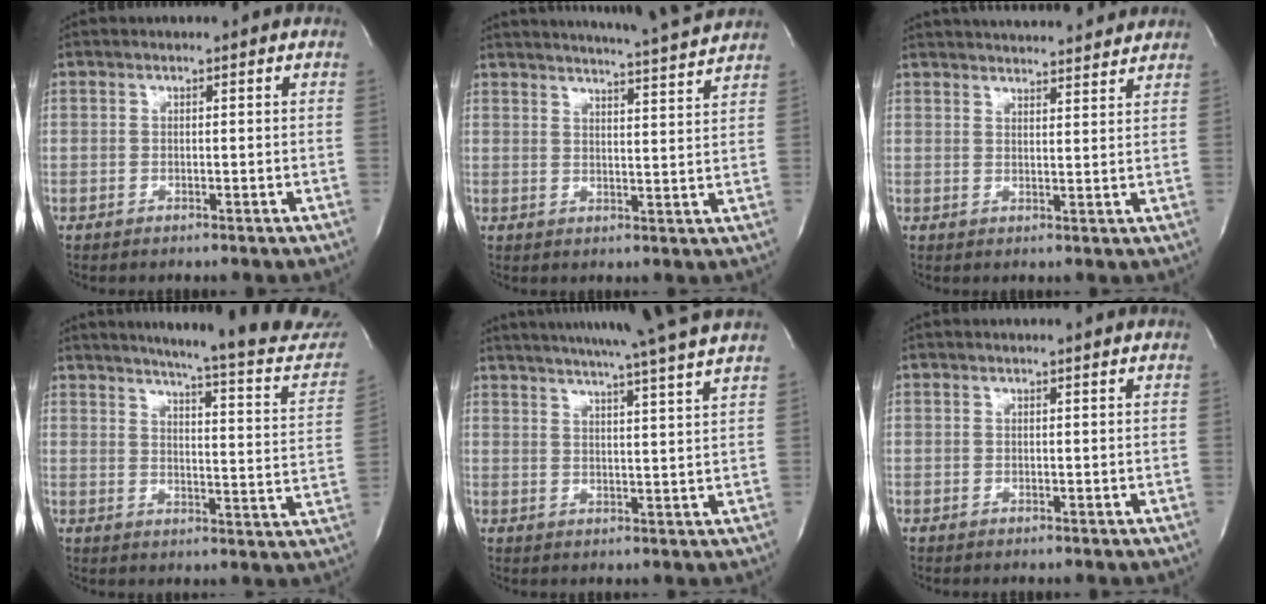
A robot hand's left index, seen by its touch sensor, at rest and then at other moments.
{"total": 13.0, "force": [12.2, -1.2, 4.1], "torque": [-0.076, -0.027, 0.156]}
{"total": 15.8, "force": [14.9, 2.0, 5.0], "torque": [-0.079, 0.027, 0.201]}
{"total": 22.9, "force": [21.1, 0.9, 8.9], "torque": [-0.126, -0.091, 0.246]}
{"total": 18.5, "force": [16.1, -1.9, 8.9], "torque": [-0.151, -0.021, 0.211]}
{"total": 0.7, "force": [0.6, -0.2, 0.3], "torque": [-0.009, -0.003, 0.013]}